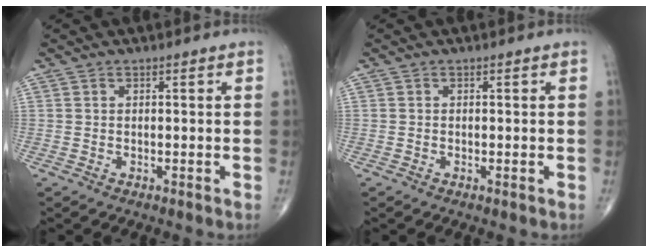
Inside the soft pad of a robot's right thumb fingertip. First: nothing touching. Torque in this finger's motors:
{"motor_torque": [-0.12, 0.11, -0.20, -0.38, 0.03]}